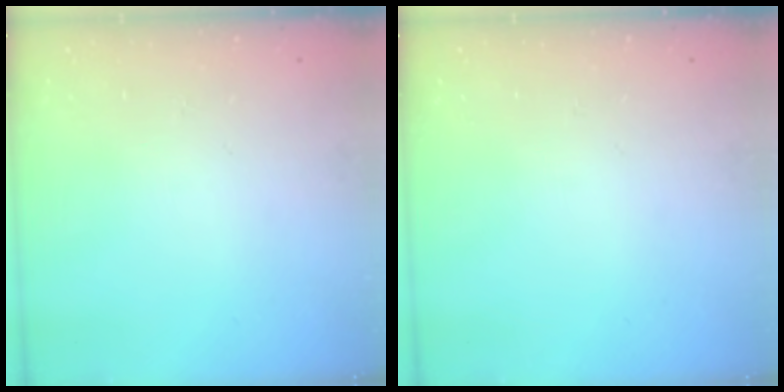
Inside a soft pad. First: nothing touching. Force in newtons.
{"total": 0.0}